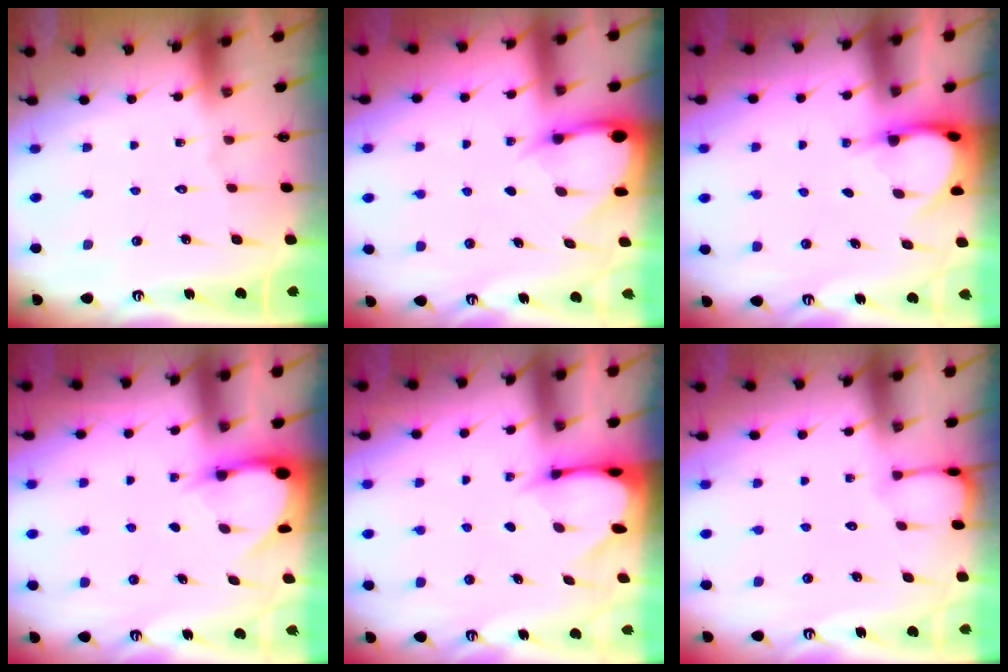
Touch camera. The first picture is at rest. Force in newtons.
{"total": 3.1, "press": 3.1, "slide": 0.3}
{"total": 3.7, "press": 3.7, "slide": 0.3}
{"total": 3.2, "press": 3.2, "slide": 0.2}
{"total": 3.4, "press": 3.4, "slide": 0.4}
{"total": 2.0, "press": 2.0, "slide": 0.3}